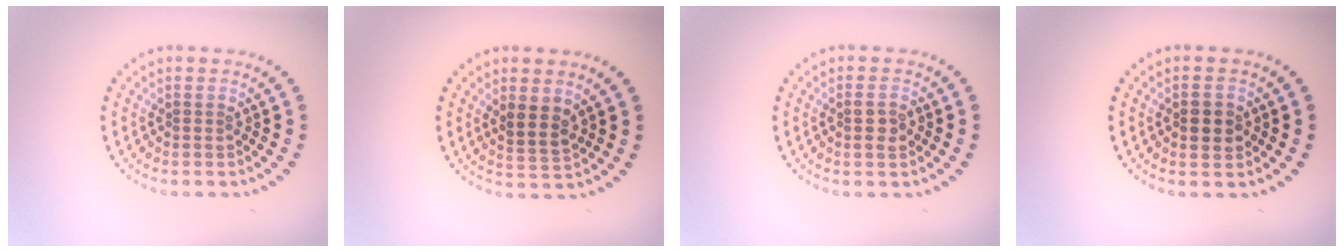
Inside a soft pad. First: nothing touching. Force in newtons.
{"total": 2.3, "press": 2.0, "slide": 1.2}
{"total": 1.6, "press": 1.6, "slide": 0.3}
{"total": 2.1, "press": 2.1, "slide": 0.1}